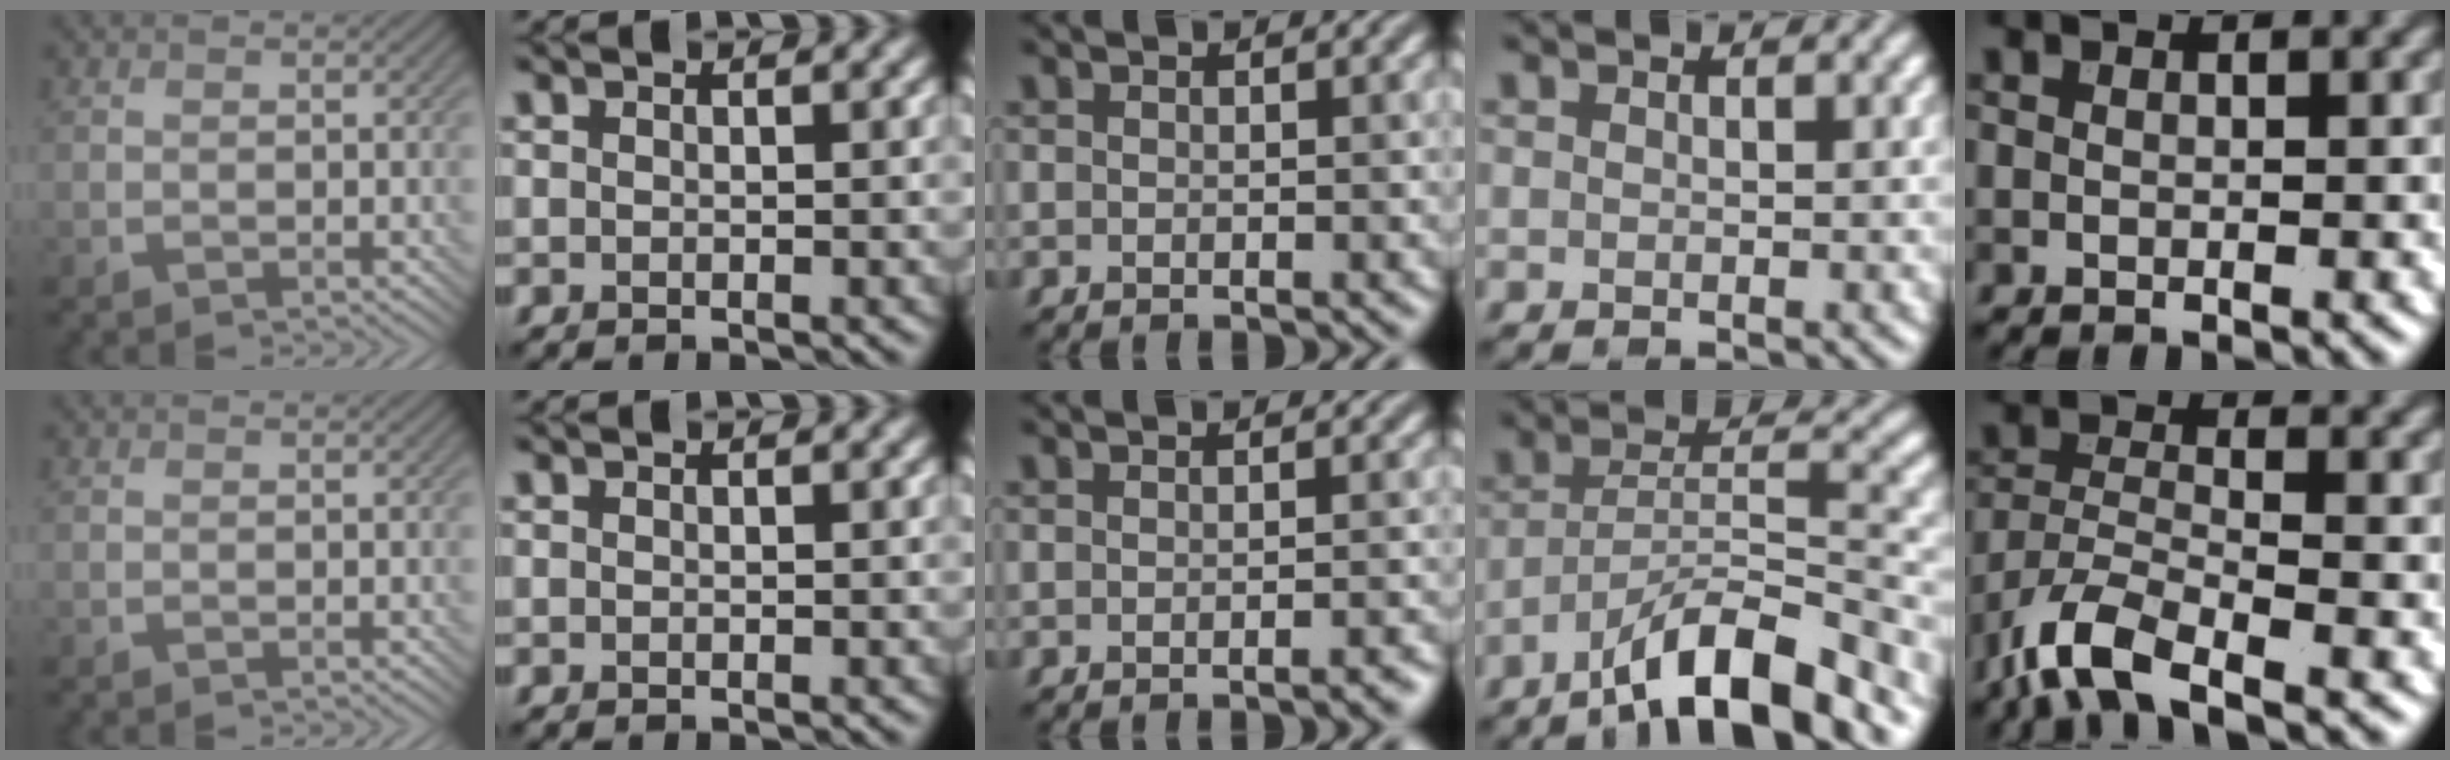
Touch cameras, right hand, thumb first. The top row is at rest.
{"middle": {"total": 1.3, "force": [-0.8, 0.4, 1.0], "torque": [-0.006, 0.002, -0.014]}, "ring": {"total": 9.5, "force": [-6.6, 2.2, 6.4], "torque": [-0.100, 0.009, -0.120]}, "little": {"total": 6.6, "force": [-4.8, 1.9, 4.1], "torque": [-0.081, -0.008, -0.100]}}